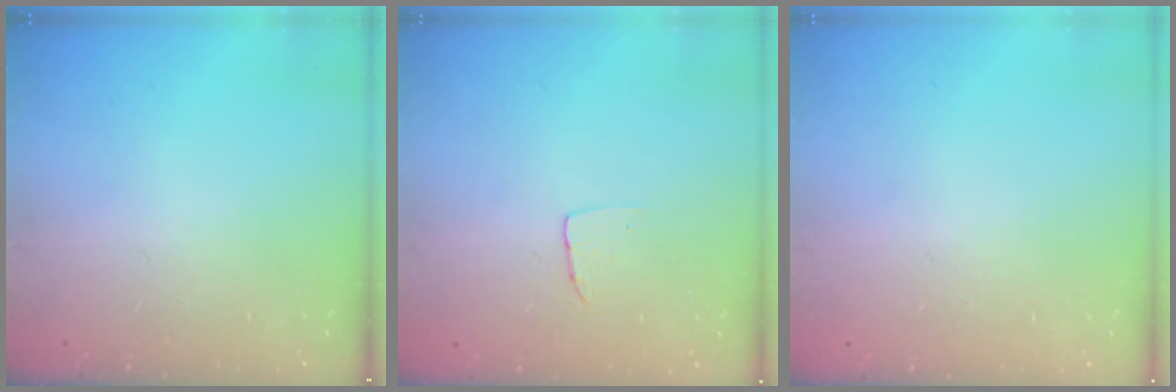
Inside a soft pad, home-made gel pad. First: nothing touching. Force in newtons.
{"total": 2.9, "press": 2.9, "slide": 0.1}
{"total": 0.0}